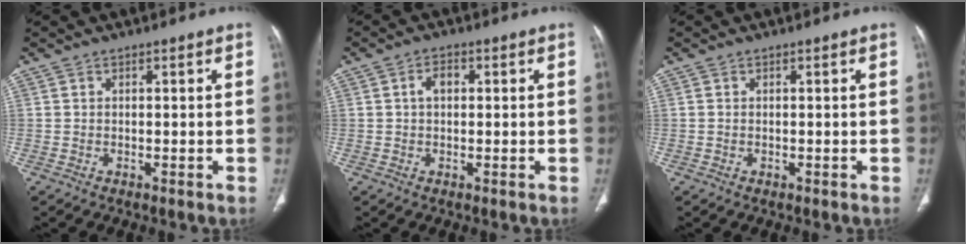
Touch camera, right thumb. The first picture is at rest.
{"total": 2.8, "force": [0.5, 1.8, 2.1], "torque": [-0.036, 0.011, 0.007]}
{"total": 0.0}